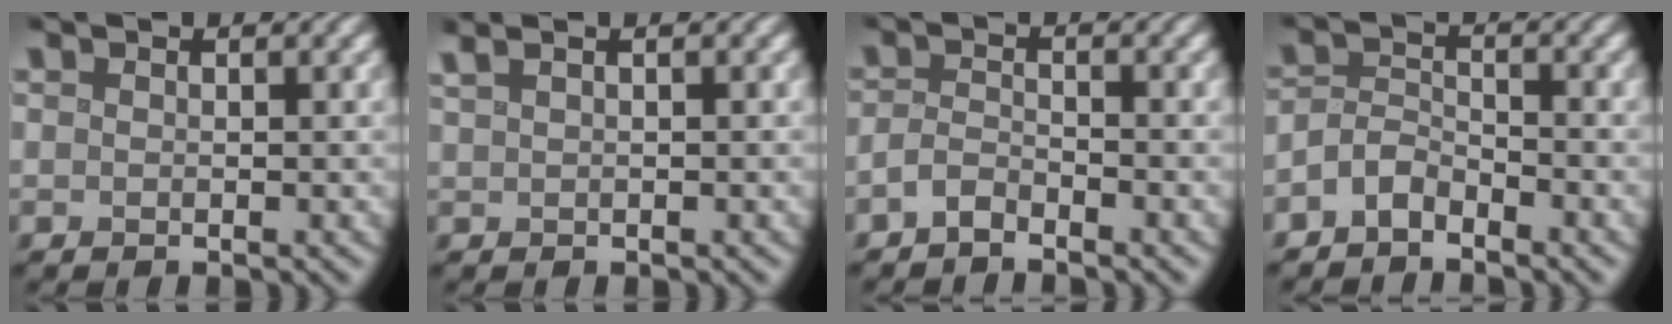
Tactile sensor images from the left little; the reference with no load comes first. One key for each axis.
{"total": 2.6, "fx": 1.5, "fy": 1.1, "fz": 1.8, "tx": -0.027, "ty": 0.012, "tz": 0.009}
{"total": 1.7, "fx": -1.4, "fy": 0.5, "fz": 0.9, "tx": -0.020, "ty": 0.004, "tz": -0.034}
{"total": 2.5, "fx": -1.9, "fy": 1.0, "fz": 1.1, "tx": -0.024, "ty": 0.008, "tz": -0.045}